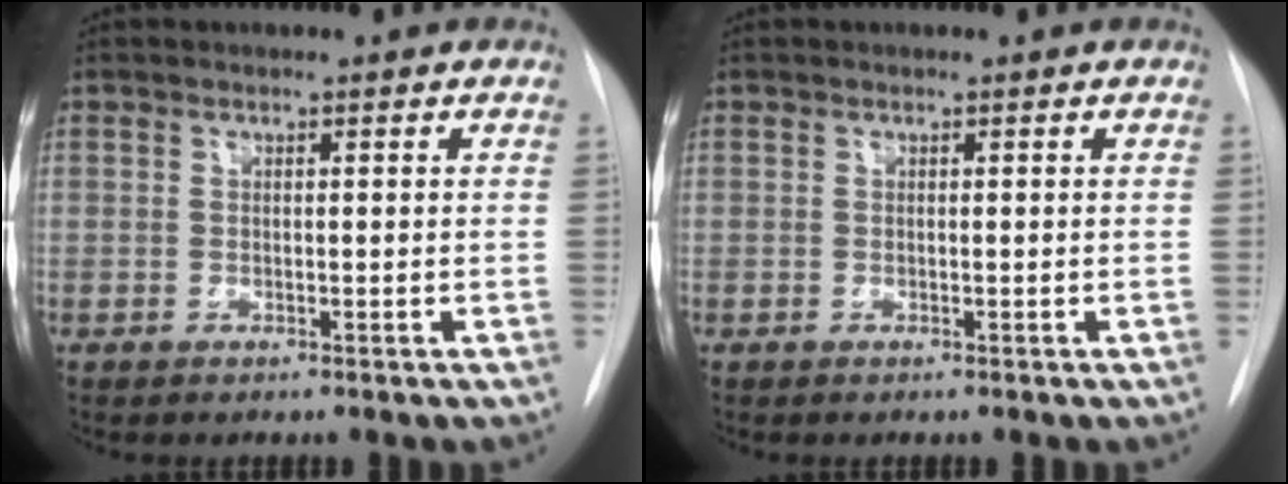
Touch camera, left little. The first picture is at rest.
{"total": 0.0}